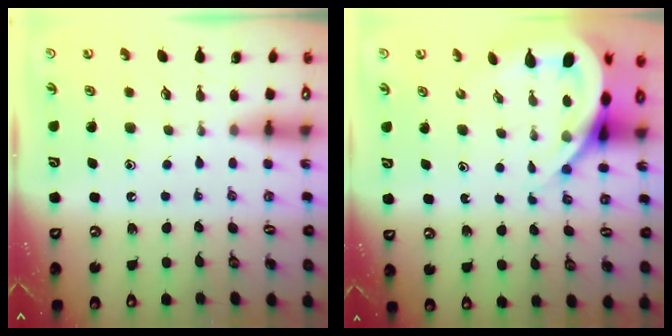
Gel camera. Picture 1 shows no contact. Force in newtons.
{"total": 9.2, "press": 9.2, "slide": 1.2}